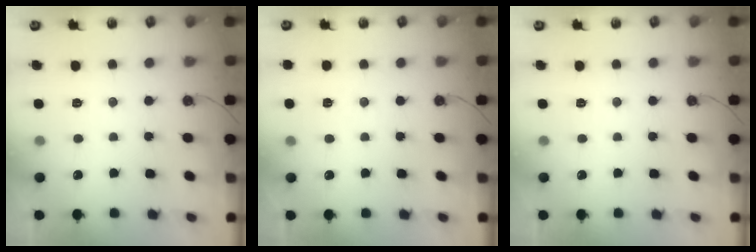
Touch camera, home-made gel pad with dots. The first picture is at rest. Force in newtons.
{"total": 10.4, "press": 2.6, "slide": 10.0}
{"total": 0.0}